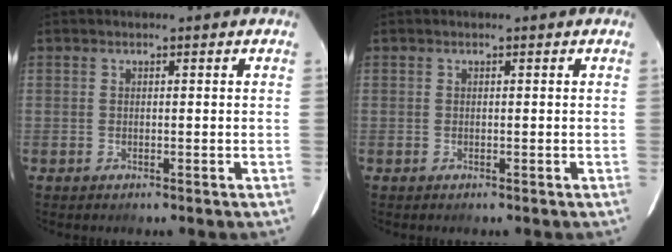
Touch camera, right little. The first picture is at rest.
{"total": 0.0}